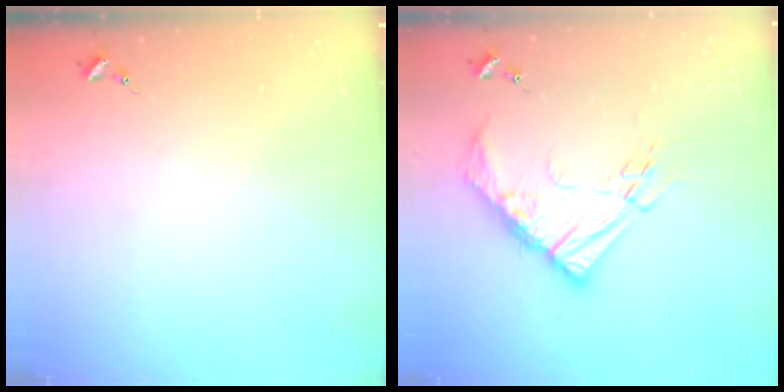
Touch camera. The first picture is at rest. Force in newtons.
{"total": 15.4, "press": 15.3, "slide": 1.6}